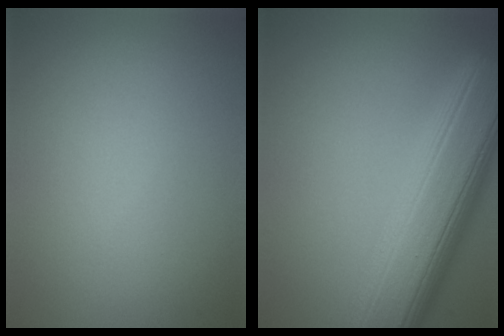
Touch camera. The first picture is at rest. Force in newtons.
{"total": 11.6, "press": 11.6, "slide": 0.4}